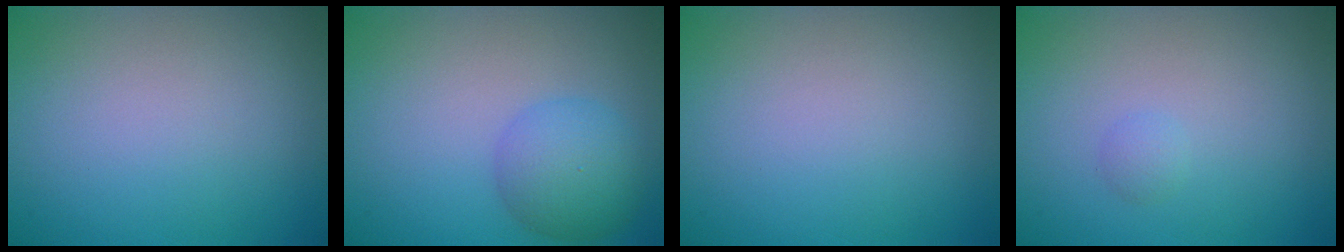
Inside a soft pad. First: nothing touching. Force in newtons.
{"total": 4.2, "press": 4.2, "slide": 0.2}
{"total": 0.0}
{"total": 0.8, "press": 0.8, "slide": 0.0}